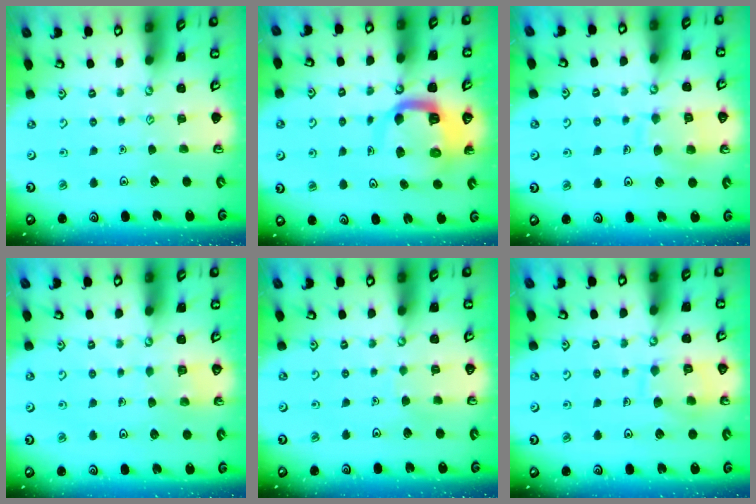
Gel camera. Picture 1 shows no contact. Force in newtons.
{"total": 9.2, "press": 9.1, "slide": 1.2}
{"total": 10.6, "press": 10.6, "slide": 0.9}
{"total": 2.9, "press": 2.9, "slide": 0.2}
{"total": 2.4, "press": 2.4, "slide": 0.1}
{"total": 9.6, "press": 9.6, "slide": 0.1}